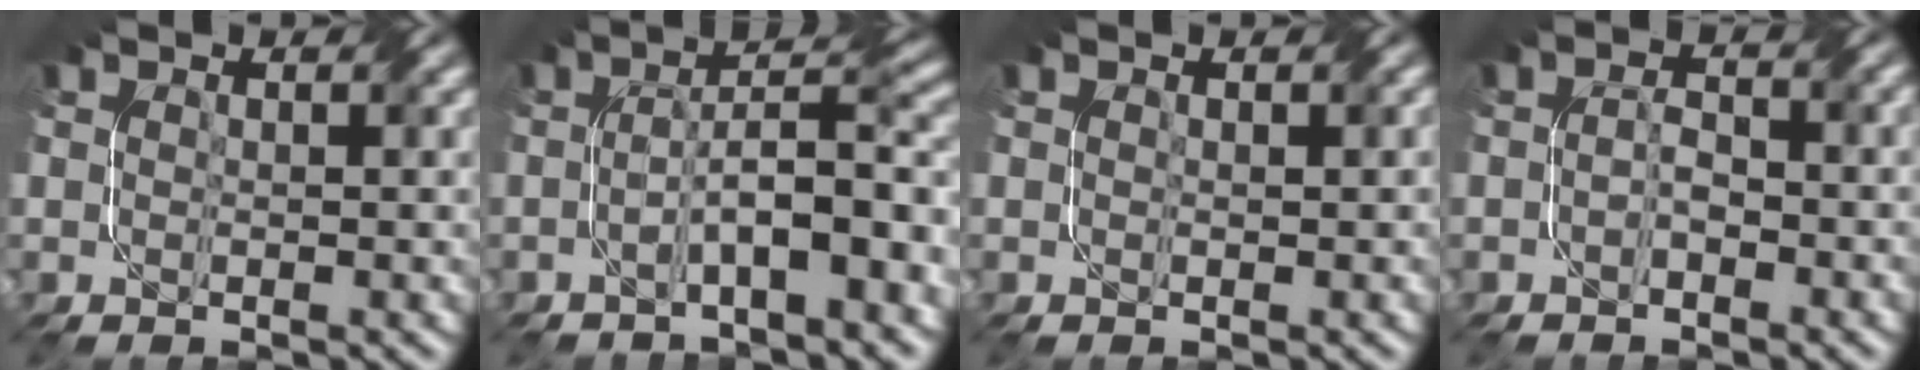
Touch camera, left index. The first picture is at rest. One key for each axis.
{"total": 6.1, "fx": -2.3, "fy": 1.4, "fz": 5.5, "tx": -0.084, "ty": 0.019, "tz": -0.042}
{"total": 0.0}
{"total": 1.7, "fx": -0.9, "fy": 0.7, "fz": 1.2, "tx": -0.022, "ty": 0.002, "tz": -0.018}